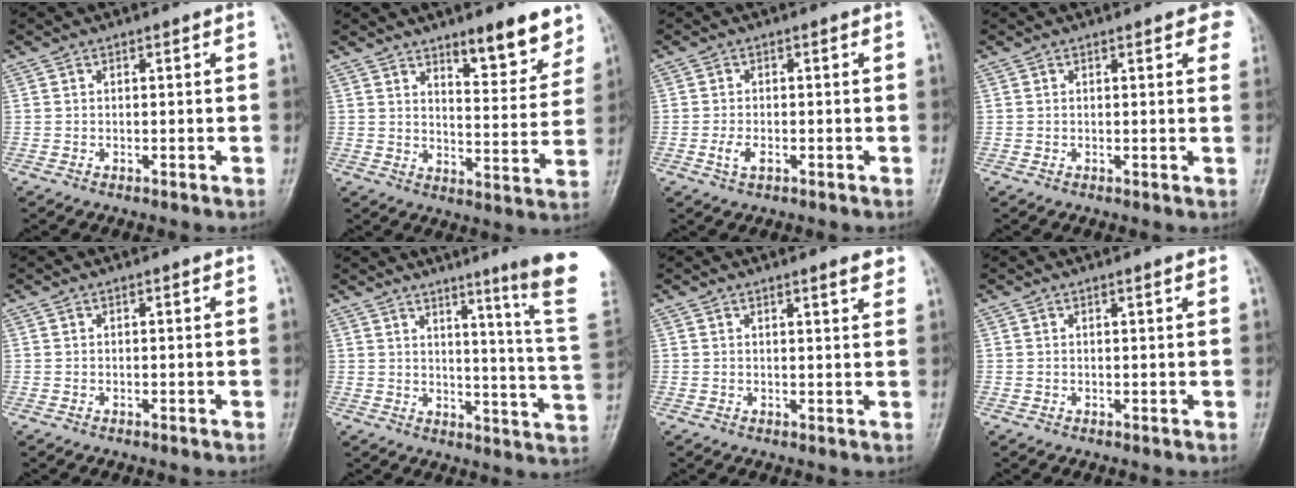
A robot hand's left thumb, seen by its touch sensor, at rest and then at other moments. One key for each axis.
{"total": 11.0, "fx": 7.9, "fy": 3.2, "fz": 6.9, "tx": -0.061, "ty": -0.055, "tz": 0.115}
{"total": 2.5, "fx": -0.9, "fy": 1.2, "fz": 2.0, "tx": -0.045, "ty": 0.006, "tz": -0.017}
{"total": 4.9, "fx": 2.7, "fy": 1.6, "fz": 3.7, "tx": -0.022, "ty": 0.001, "tz": 0.024}
{"total": 0.0}
{"total": 17.3, "fx": 10.8, "fy": -1.0, "fz": 13.5, "tx": -0.163, "ty": -0.089, "tz": 0.127}
{"total": 3.0, "fx": 2.2, "fy": 0.3, "fz": 2.0, "tx": -0.021, "ty": -0.012, "tz": 0.027}
{"total": 1.1, "fx": 0.7, "fy": 0.0, "fz": 0.8, "tx": -0.010, "ty": -0.001, "tz": 0.009}